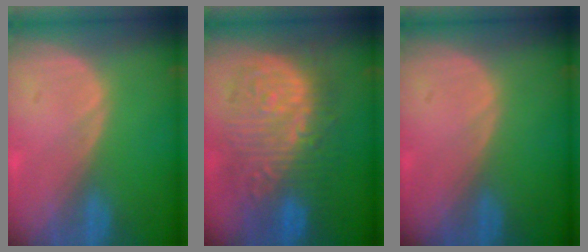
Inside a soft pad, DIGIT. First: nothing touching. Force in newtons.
{"total": 13.0, "press": 12.9, "slide": 1.5}
{"total": 0.0}